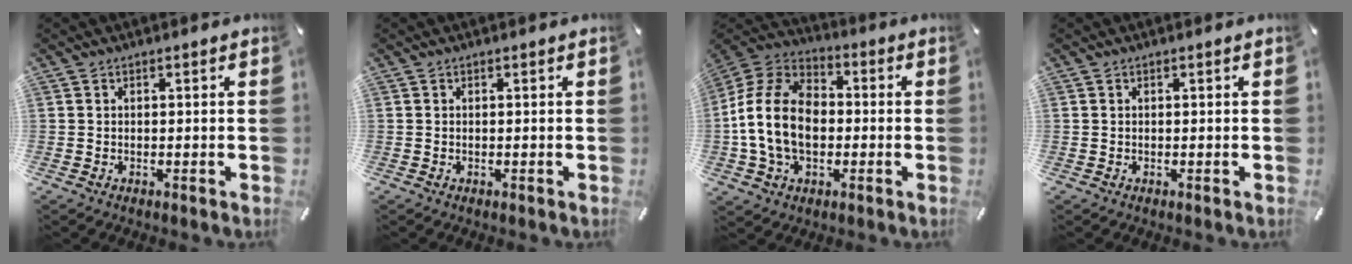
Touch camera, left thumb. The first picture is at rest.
{"total": 0.0}
{"total": 16.0, "force": [-1.8, 11.7, 10.7], "torque": [-0.242, 0.018, -0.036]}
{"total": 0.0}